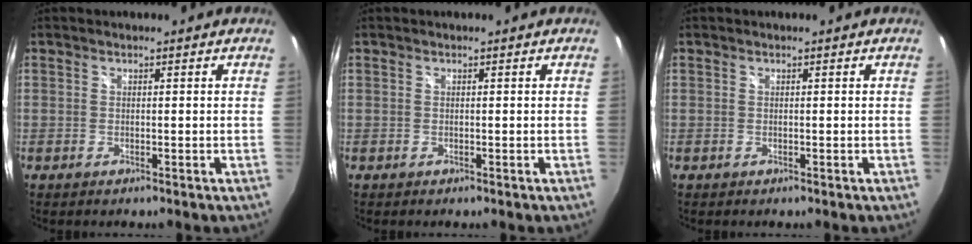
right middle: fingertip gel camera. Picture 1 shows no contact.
{"total": 0.0}
{"total": 0.0}